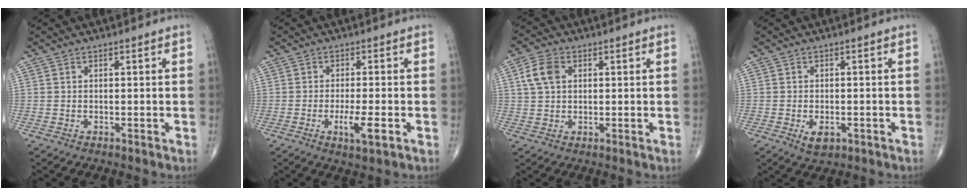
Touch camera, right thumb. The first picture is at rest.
{"total": 5.2, "force": [-1.7, 1.1, 4.8], "torque": [-0.087, -0.007, -0.029]}
{"total": 5.6, "force": [1.6, 3.8, 3.8], "torque": [-0.075, 0.007, 0.028]}
{"total": 3.4, "force": [-1.2, 2.0, 2.5], "torque": [-0.035, -0.001, -0.012]}